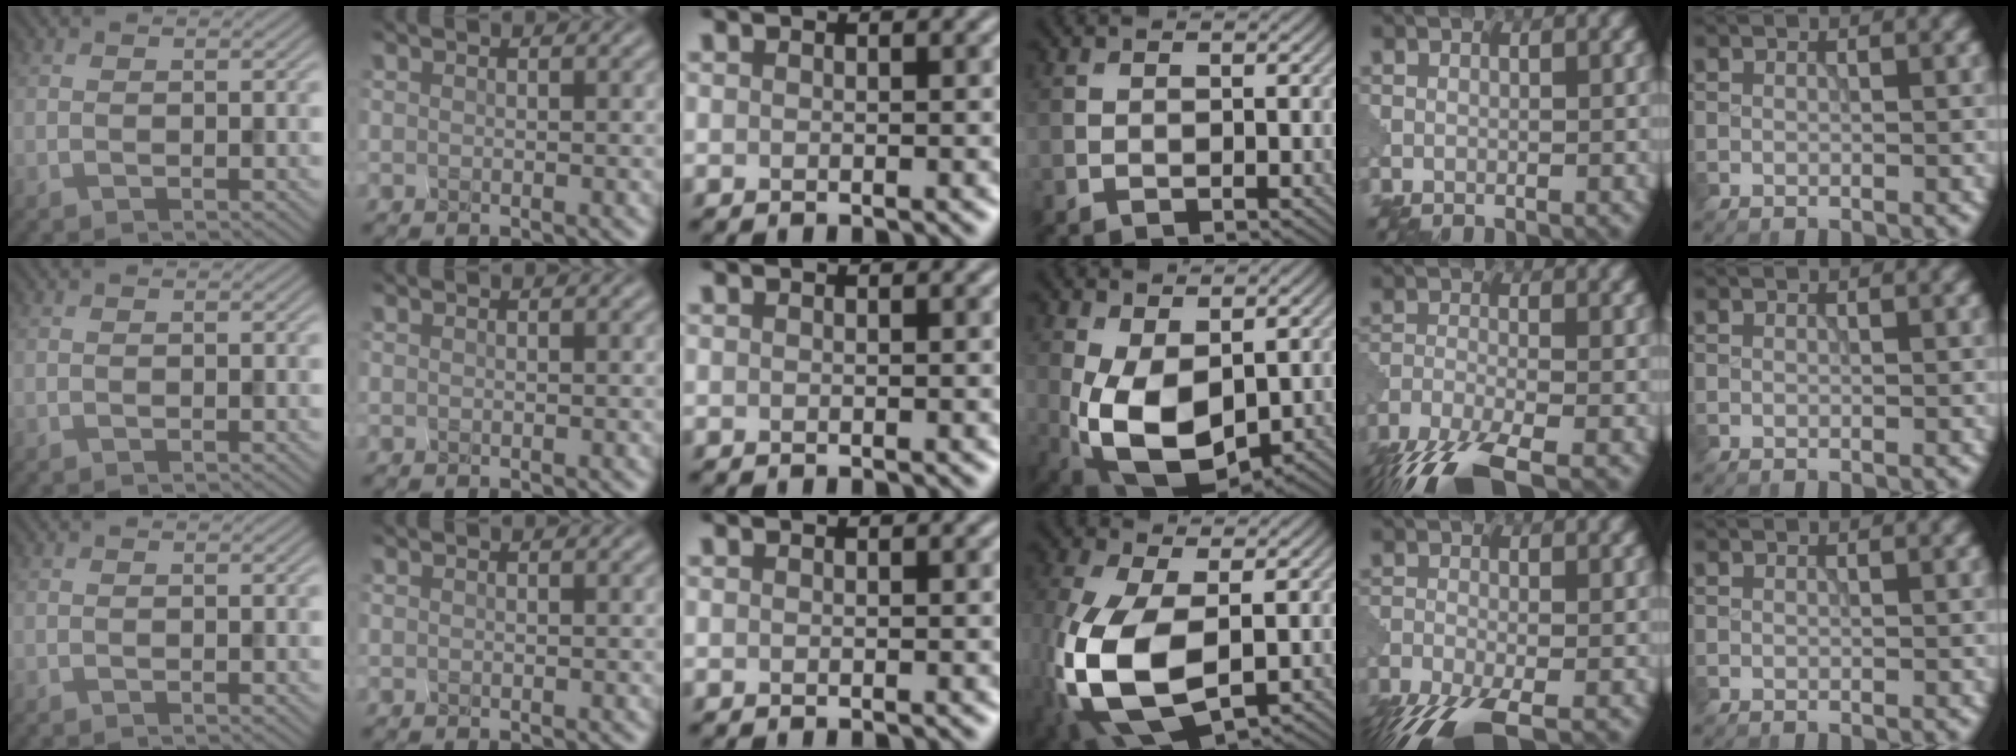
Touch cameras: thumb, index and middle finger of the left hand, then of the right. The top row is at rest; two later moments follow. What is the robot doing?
{"motion": "squeeze", "object": "clothespin"}